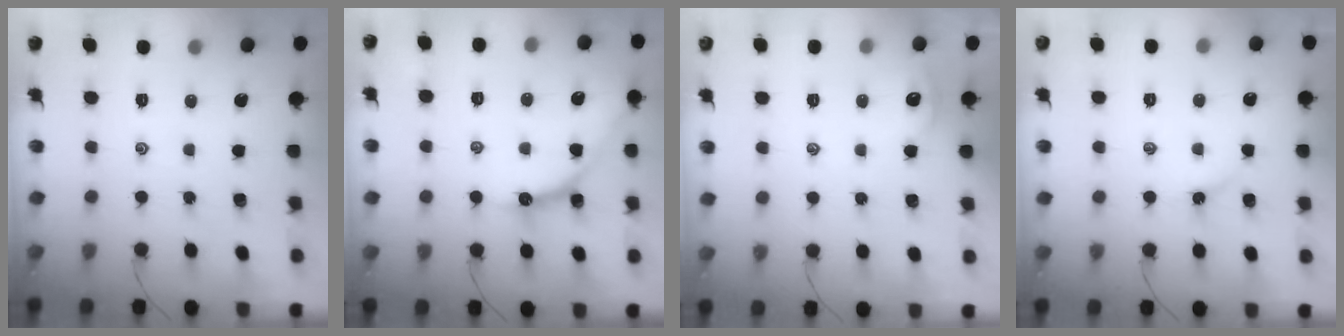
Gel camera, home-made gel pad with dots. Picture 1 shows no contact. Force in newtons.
{"total": 11.3, "press": 11.3, "slide": 0.9}
{"total": 2.4, "press": 2.3, "slide": 0.4}
{"total": 1.9, "press": 1.9, "slide": 0.3}